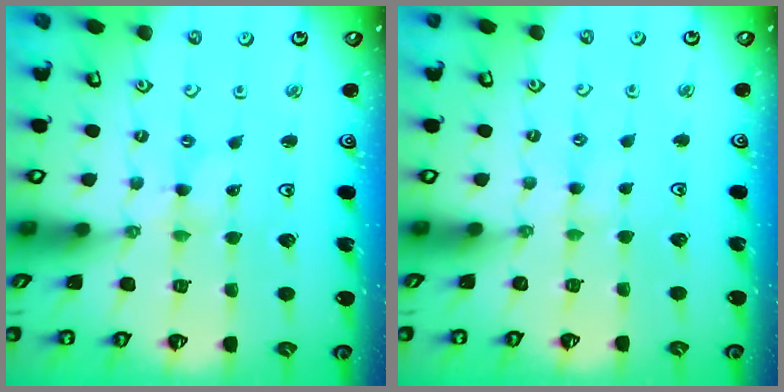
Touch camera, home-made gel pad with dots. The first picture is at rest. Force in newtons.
{"total": 1.9, "press": 1.9, "slide": 0.3}